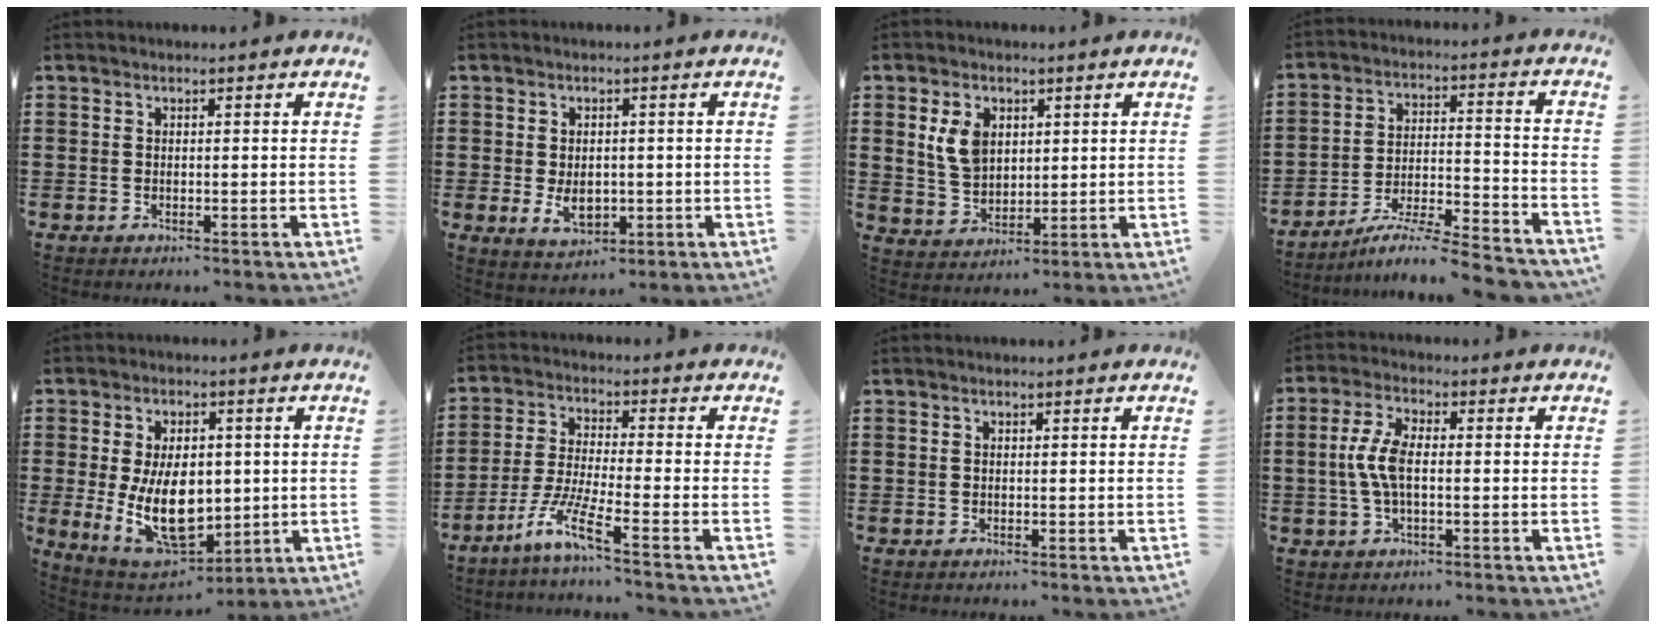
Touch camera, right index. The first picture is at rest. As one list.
[{"total": 4.2, "force": [-0.6, 2.8, 3.1], "torque": [-0.044, -0.001, -0.015]}, {"total": 6.1, "force": [2.0, 4.3, 3.8], "torque": [-0.096, 0.011, 0.035]}, {"total": 7.0, "force": [-6.4, -0.1, 2.8], "torque": [-0.046, -0.003, -0.126]}, {"total": 13.1, "force": [-0.4, 7.7, 10.6], "torque": [-0.187, -0.016, -0.007]}, {"total": 7.3, "force": [-5.1, 0.2, 5.2], "torque": [-0.130, -0.016, -0.105]}, {"total": 0.0}, {"total": 5.9, "force": [-0.3, 2.3, 5.4], "torque": [-0.127, -0.003, -0.014]}]